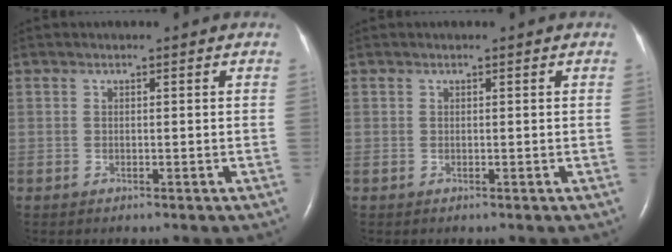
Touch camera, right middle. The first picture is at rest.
{"total": 0.0}